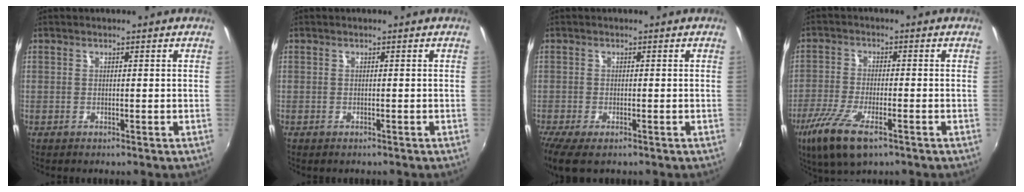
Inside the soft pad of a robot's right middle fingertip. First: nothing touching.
{"total": 0.6, "force": [-0.5, 0.3, 0.2], "torque": [-0.007, -0.003, -0.006]}
{"total": 6.5, "force": [-4.4, 2.2, 4.2], "torque": [-0.096, -0.034, -0.076]}
{"total": 10.6, "force": [-6.2, 3.4, 7.9], "torque": [-0.181, -0.035, -0.118]}